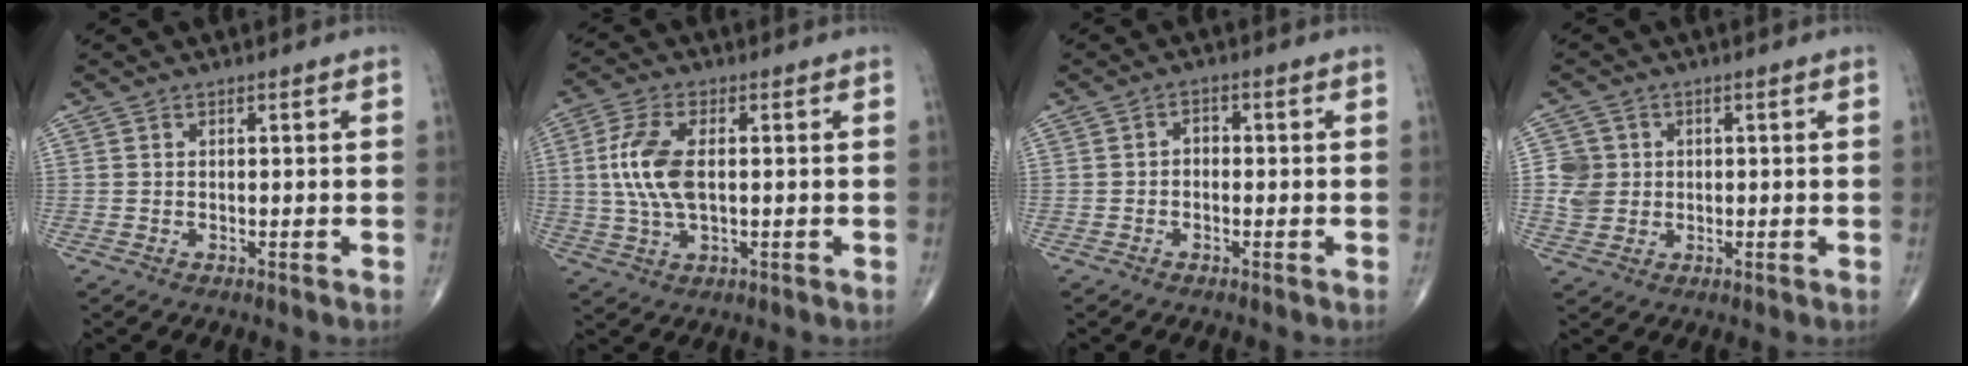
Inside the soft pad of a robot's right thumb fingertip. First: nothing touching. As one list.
[{"total": 9.6, "force": [0.8, 4.6, 8.4], "torque": [-0.189, 0.003, 0.018]}, {"total": 1.8, "force": [-0.3, 1.4, 1.1], "torque": [0.000, 0.009, -0.013]}, {"total": 5.0, "force": [0.6, 4.8, 1.4], "torque": [-0.003, 0.002, 0.011]}]